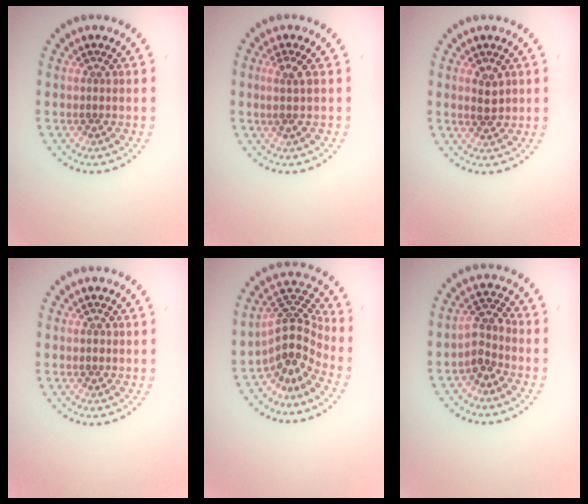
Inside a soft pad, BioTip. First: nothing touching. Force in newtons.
{"total": 1.6, "press": 1.2, "slide": 1.0}
{"total": 1.9, "press": 1.8, "slide": 0.4}
{"total": 0.7, "press": 0.7, "slide": 0.1}
{"total": 4.4, "press": 3.0, "slide": 3.2}
{"total": 2.7, "press": 2.1, "slide": 1.7}